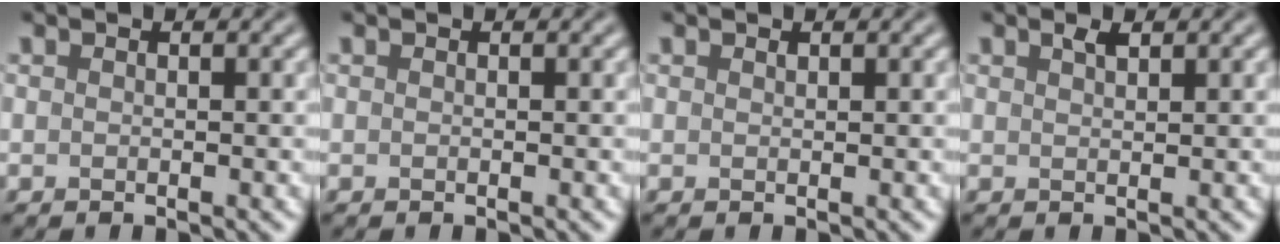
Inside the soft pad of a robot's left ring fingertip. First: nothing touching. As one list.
[{"total": 0.0}, {"total": 0.0}, {"total": 1.0, "force": [0.8, 0.3, 0.6], "torque": [-0.012, -0.001, 0.014]}]